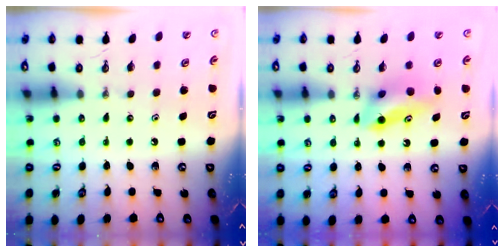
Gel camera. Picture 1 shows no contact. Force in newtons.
{"total": 8.3, "press": 8.2, "slide": 1.3}